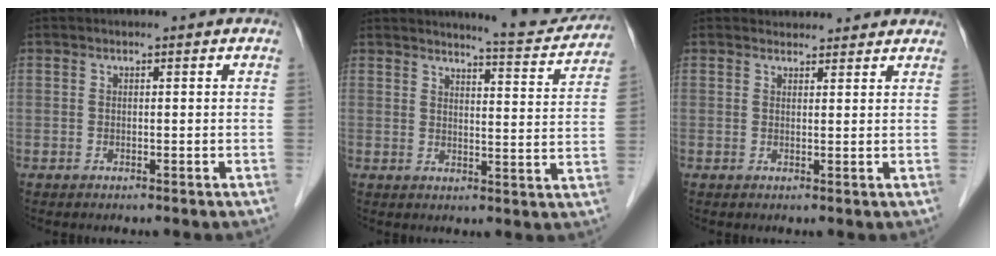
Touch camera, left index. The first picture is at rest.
{"total": 9.7, "force": [9.5, 0.3, 2.2], "torque": [-0.032, -0.024, 0.110]}
{"total": 3.8, "force": [3.5, 1.3, 0.3], "torque": [-0.003, 0.012, 0.040]}